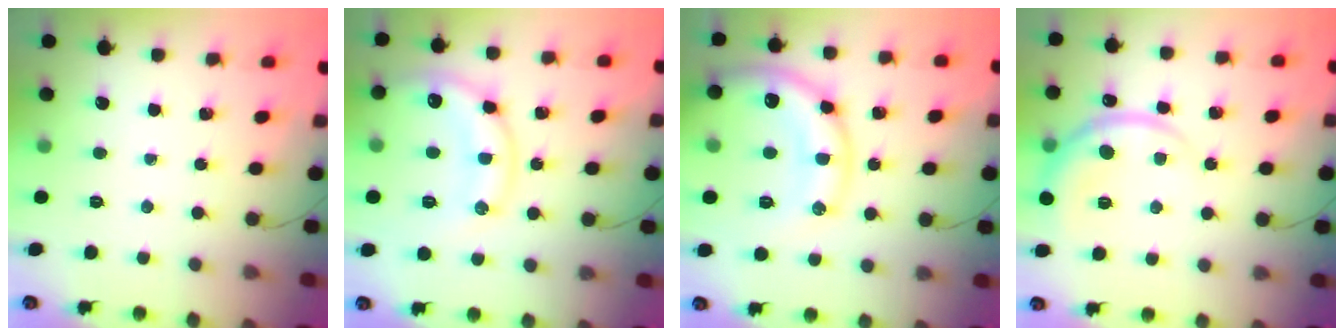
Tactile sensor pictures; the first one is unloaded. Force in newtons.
{"total": 15.6, "press": 15.6, "slide": 1.5}
{"total": 19.3, "press": 19.2, "slide": 1.9}
{"total": 9.3, "press": 9.2, "slide": 0.5}